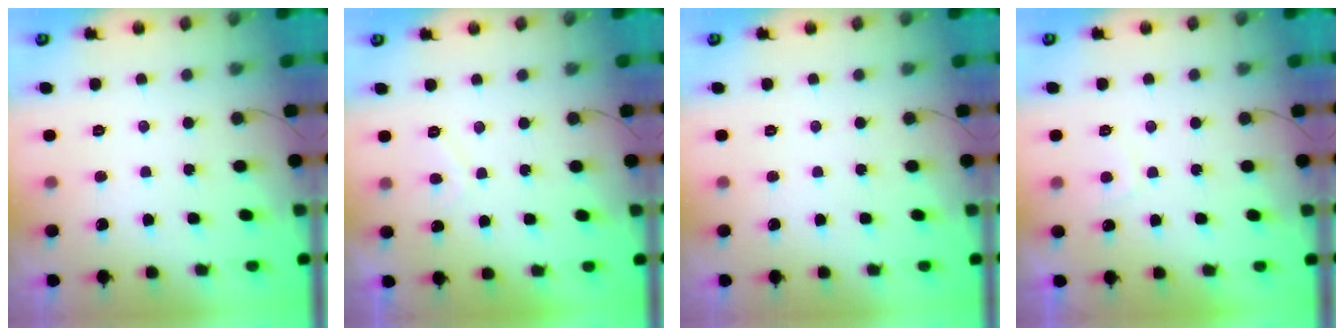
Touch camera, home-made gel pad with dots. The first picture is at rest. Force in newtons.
{"total": 1.1, "press": 0.9, "slide": 0.6}
{"total": 0.0}
{"total": 1.8, "press": 1.6, "slide": 0.7}